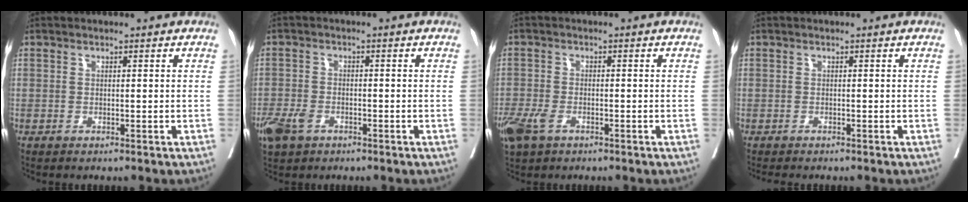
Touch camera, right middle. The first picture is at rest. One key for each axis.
{"total": 5.2, "fx": -3.1, "fy": 3.0, "fz": 2.9, "tx": -0.062, "ty": -0.004, "tz": -0.055}
{"total": 5.5, "fx": -3.2, "fy": 2.8, "fz": 3.5, "tx": -0.079, "ty": -0.008, "tz": -0.061}
{"total": 2.3, "fx": -2.0, "fy": 0.7, "fz": 0.9, "tx": -0.015, "ty": -0.007, "tz": -0.026}